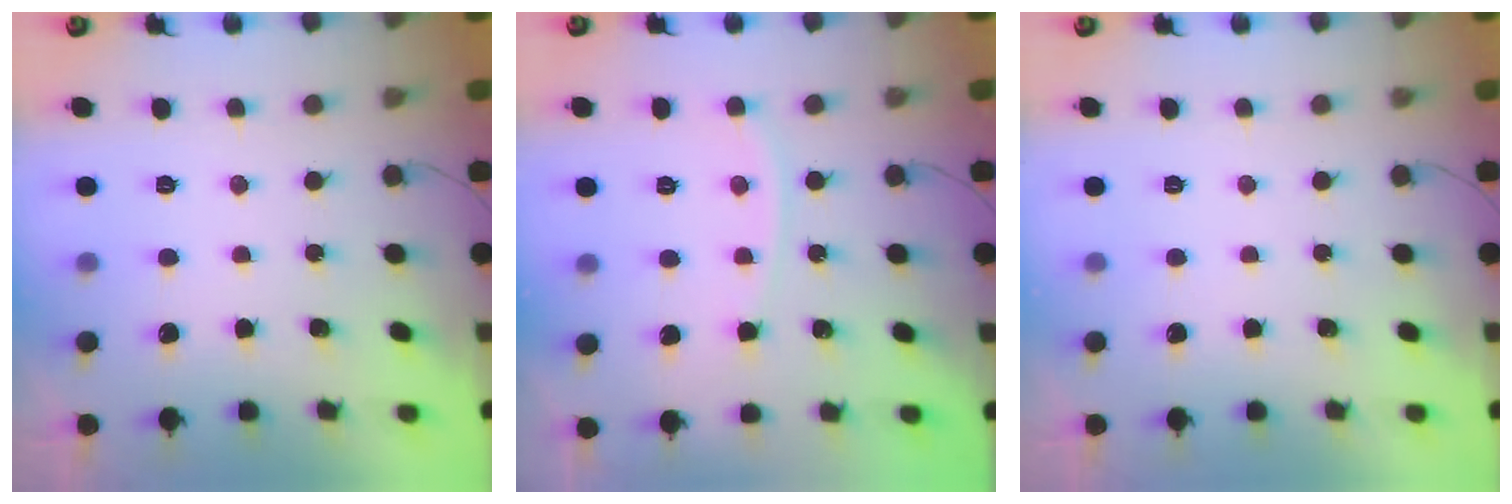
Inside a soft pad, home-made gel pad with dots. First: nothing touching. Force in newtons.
{"total": 4.3, "press": 4.3, "slide": 0.2}
{"total": 0.0}